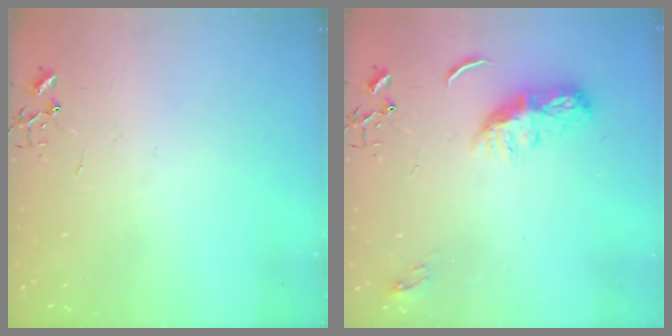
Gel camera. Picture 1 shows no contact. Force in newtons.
{"total": 8.9, "press": 8.9, "slide": 0.1}